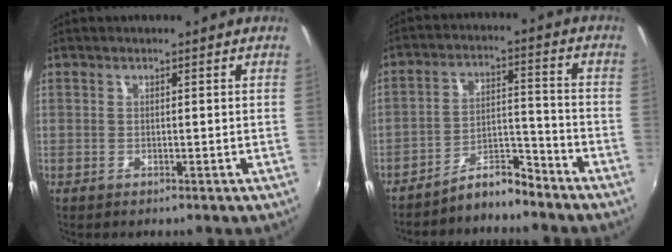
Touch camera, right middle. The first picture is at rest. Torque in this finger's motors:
{"motor_torque": [0.92, -1.22, -0.05, 0.01]}